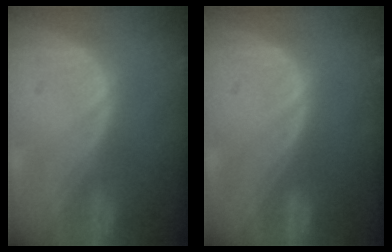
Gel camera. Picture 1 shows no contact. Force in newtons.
{"total": 0.0}